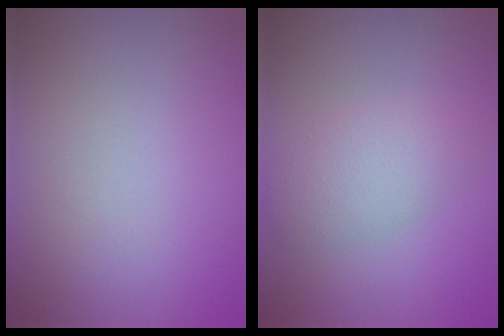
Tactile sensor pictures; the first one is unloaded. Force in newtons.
{"total": 3.3, "press": 3.3, "slide": 0.0}